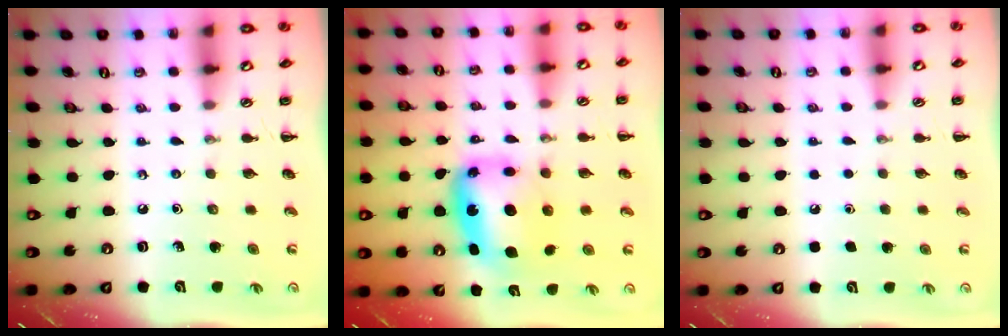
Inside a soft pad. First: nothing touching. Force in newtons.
{"total": 9.3, "press": 9.0, "slide": 2.4}
{"total": 1.8, "press": 1.7, "slide": 0.1}